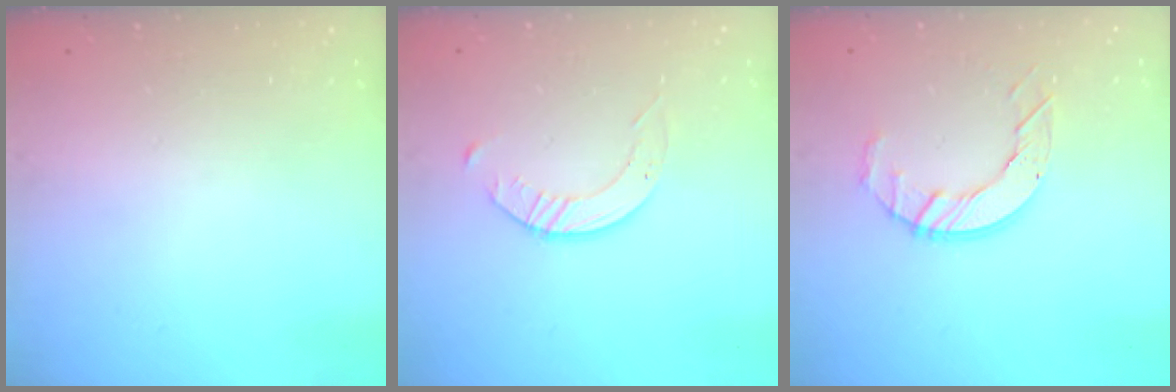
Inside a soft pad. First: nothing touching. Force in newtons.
{"total": 3.5, "press": 3.5, "slide": 0.5}
{"total": 7.4, "press": 7.4, "slide": 0.5}